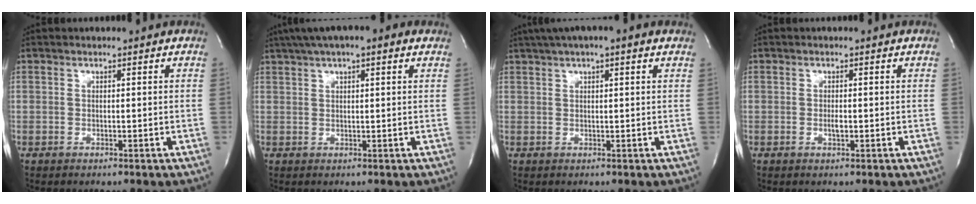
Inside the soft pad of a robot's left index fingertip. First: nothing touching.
{"total": 9.5, "force": [6.4, 2.1, 6.7], "torque": [-0.111, 0.039, 0.093]}
{"total": 7.7, "force": [5.2, 1.2, 5.6], "torque": [-0.093, 0.037, 0.074]}
{"total": 0.9, "force": [-0.3, 0.3, 0.9], "torque": [-0.020, -0.003, -0.005]}